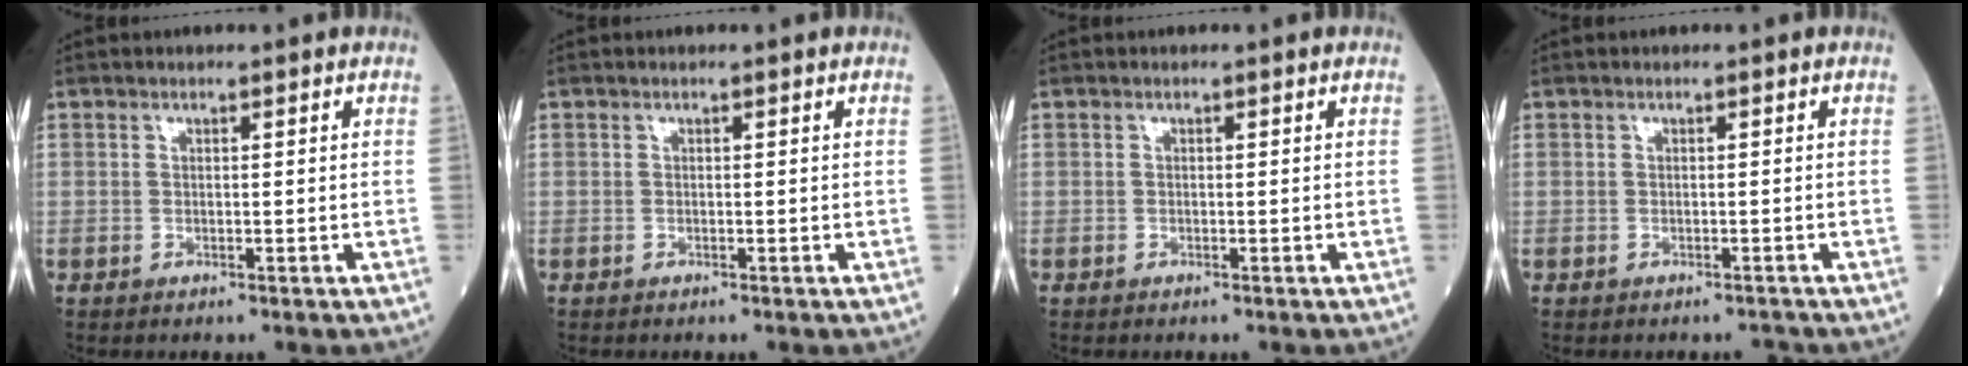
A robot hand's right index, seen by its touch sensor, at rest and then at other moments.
{"total": 0.0}
{"total": 0.0}
{"total": 0.5, "force": [-0.5, 0.1, 0.1], "torque": [0.000, 0.000, -0.008]}